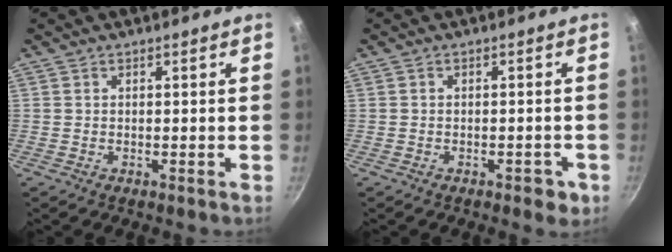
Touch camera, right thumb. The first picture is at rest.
{"total": 2.8, "force": [-1.5, 1.4, 1.9], "torque": [-0.016, 0.007, -0.017]}